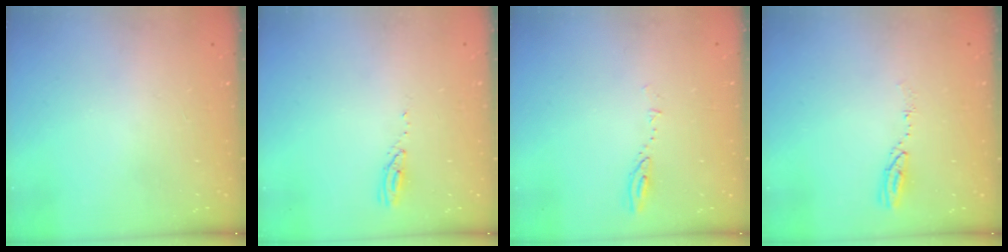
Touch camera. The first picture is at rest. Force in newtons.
{"total": 3.0, "press": 2.9, "slide": 0.3}
{"total": 4.0, "press": 4.0, "slide": 0.5}
{"total": 4.0, "press": 4.0, "slide": 0.4}